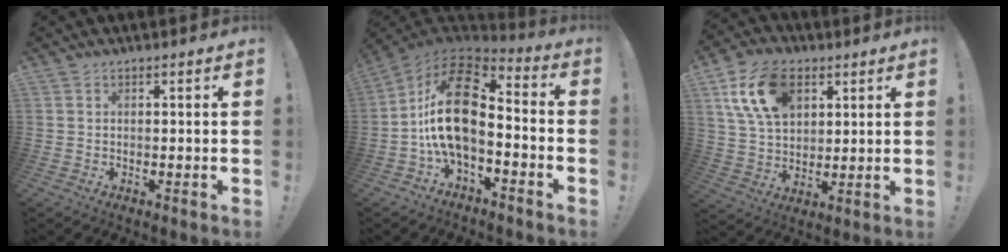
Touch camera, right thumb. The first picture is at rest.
{"total": 18.0, "force": [-0.9, 9.6, 15.1], "torque": [-0.301, 0.008, -0.015]}
{"total": 16.6, "force": [7.2, 10.8, 10.4], "torque": [-0.184, -0.010, 0.139]}